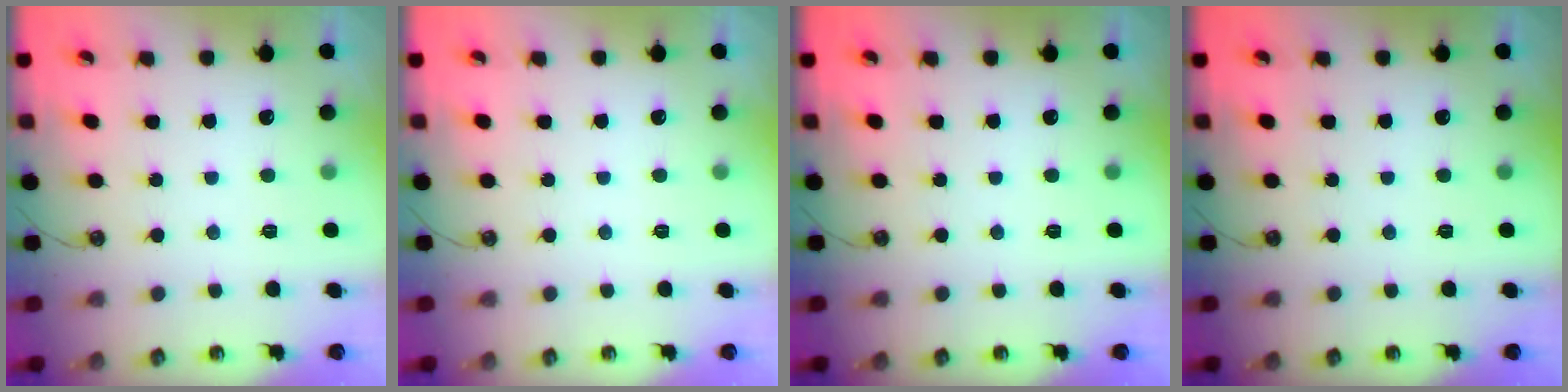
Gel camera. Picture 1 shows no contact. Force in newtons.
{"total": 0.0}
{"total": 0.0}
{"total": 0.0}